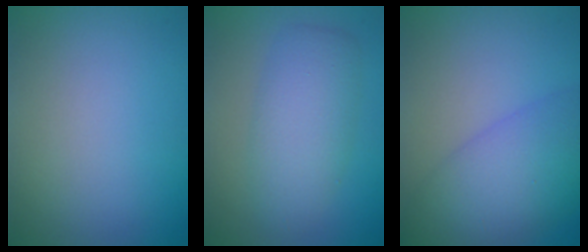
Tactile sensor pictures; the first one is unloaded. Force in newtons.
{"total": 3.7, "press": 3.7, "slide": 0.2}
{"total": 7.4, "press": 7.4, "slide": 0.3}